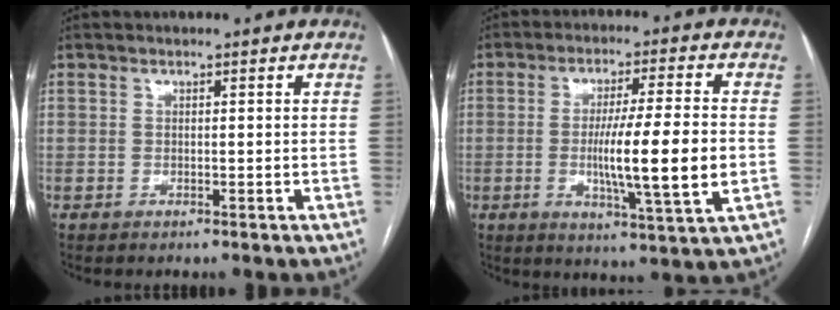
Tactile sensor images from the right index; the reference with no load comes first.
{"total": 13.1, "force": [-1.7, 0.1, 13.0], "torque": [-0.220, -0.016, -0.031]}